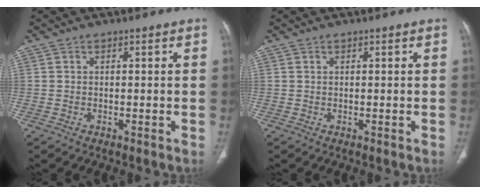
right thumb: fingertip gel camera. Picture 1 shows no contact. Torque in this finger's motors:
{"motor_torque": [-0.02, 0.02, -0.07, 0.07, 0.00]}